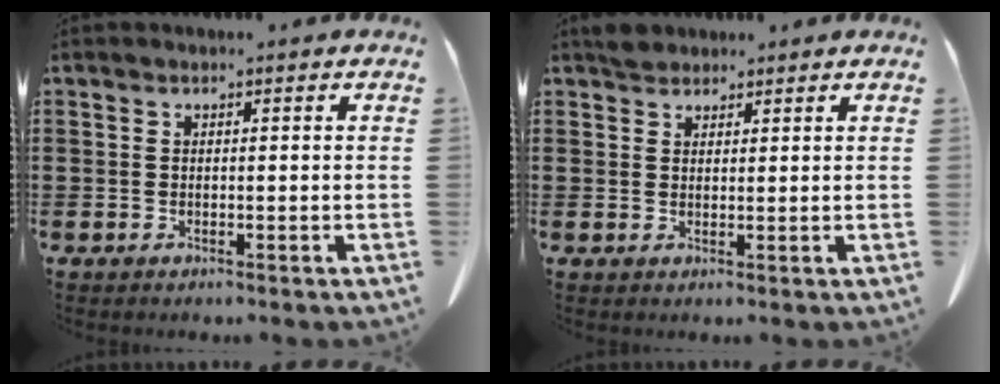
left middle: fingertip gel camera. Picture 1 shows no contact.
{"total": 2.2, "force": [2.0, 1.0, 0.5], "torque": [-0.007, 0.001, 0.037]}